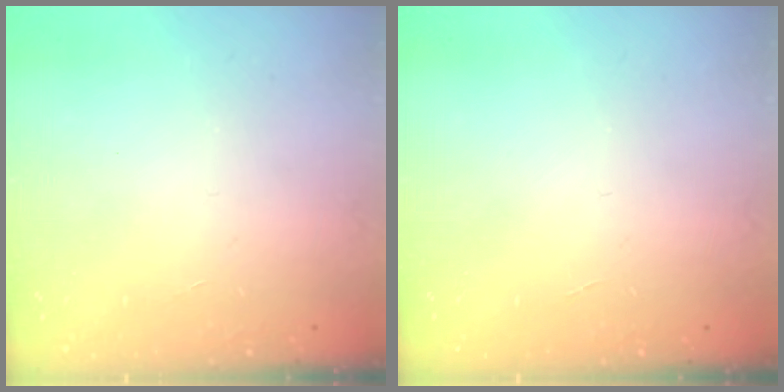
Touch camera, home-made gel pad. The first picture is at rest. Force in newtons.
{"total": 0.0}